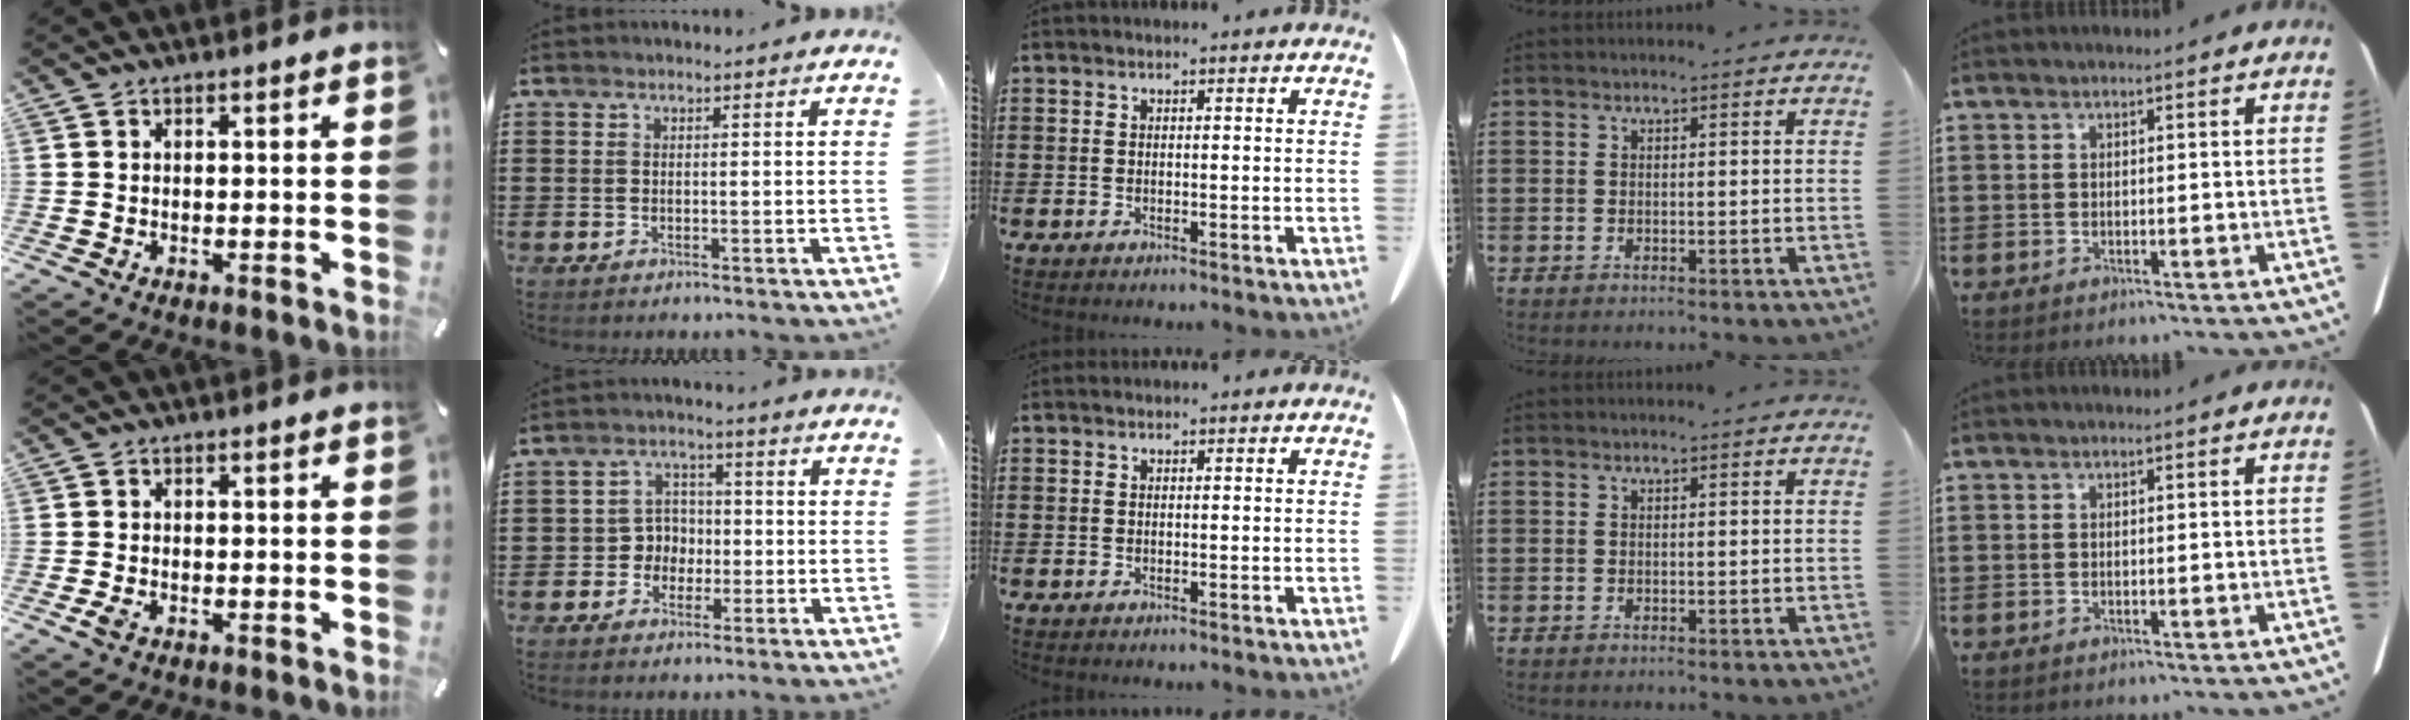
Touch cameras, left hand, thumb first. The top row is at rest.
{"thumb": {"total": 2.0, "force": [-0.8, 1.2, 1.4], "torque": [-0.030, 0.000, -0.016]}, "index": {"total": 4.6, "force": [-1.0, 4.3, 1.3], "torque": [-0.042, 0.013, -0.022]}}